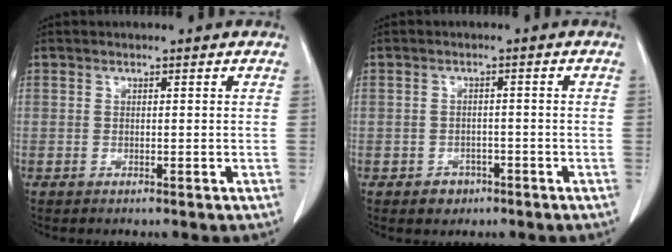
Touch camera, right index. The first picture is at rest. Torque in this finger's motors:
{"motor_torque": [-0.09, -0.05, -0.11, -0.08]}